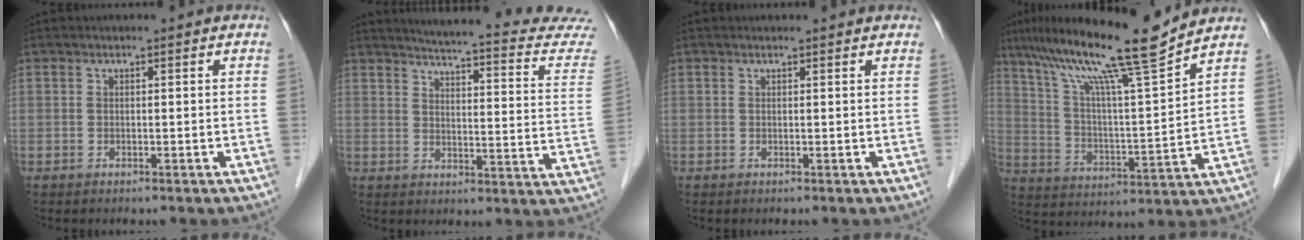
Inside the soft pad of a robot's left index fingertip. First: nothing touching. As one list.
[{"total": 20.8, "force": [19.5, 0.6, 7.0], "torque": [-0.089, -0.100, 0.212]}, {"total": 1.3, "force": [1.2, 0.1, 0.3], "torque": [-0.010, 0.006, 0.011]}, {"total": 16.2, "force": [12.5, -1.3, 10.2], "torque": [-0.174, 0.003, 0.208]}]